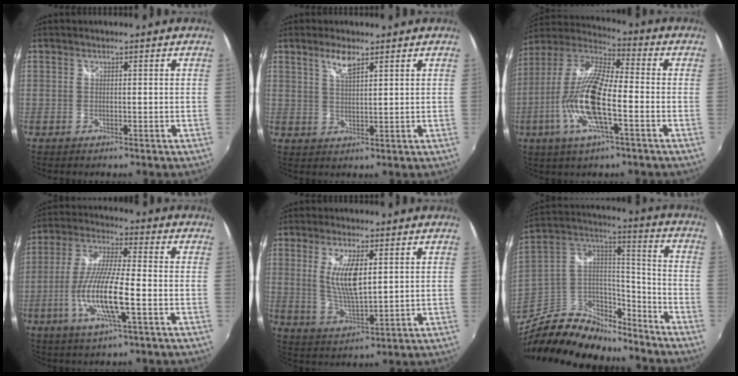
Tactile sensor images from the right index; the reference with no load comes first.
{"total": 3.9, "force": [2.6, 1.0, 2.8], "torque": [-0.050, 0.003, 0.051]}
{"total": 16.9, "force": [-5.0, 4.4, 15.5], "torque": [-0.315, -0.009, -0.107]}
{"total": 13.4, "force": [-4.0, 1.9, 12.6], "torque": [-0.256, -0.010, -0.076]}
{"total": 8.8, "force": [2.1, 2.7, 8.2], "torque": [-0.156, -0.009, 0.047]}
{"total": 24.3, "force": [-18.5, 11.2, 11.0], "torque": [-0.244, 0.036, -0.297]}